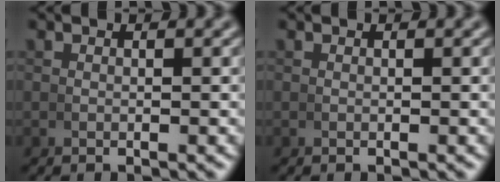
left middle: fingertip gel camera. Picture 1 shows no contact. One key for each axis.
{"total": 0.0}